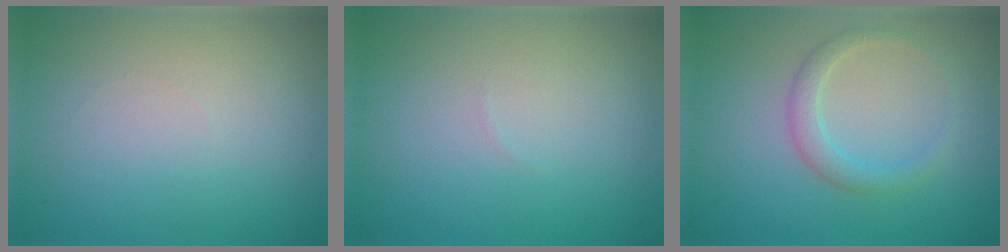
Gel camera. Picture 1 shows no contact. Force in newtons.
{"total": 0.0}
{"total": 2.1, "press": 2.1, "slide": 0.2}